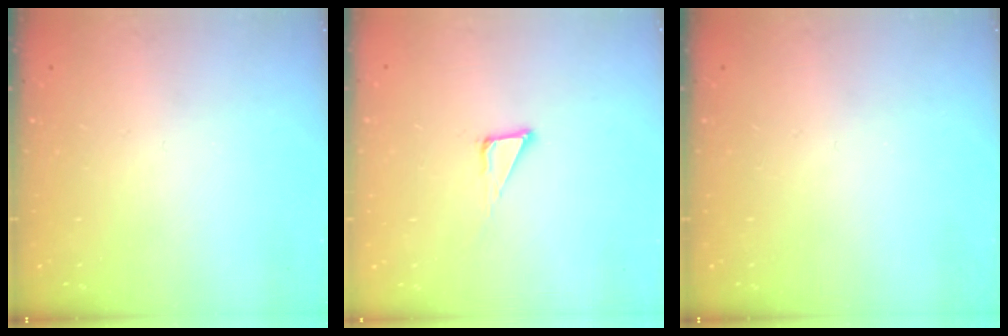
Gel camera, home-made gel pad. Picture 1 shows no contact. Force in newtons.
{"total": 3.8, "press": 3.7, "slide": 0.2}
{"total": 0.0}